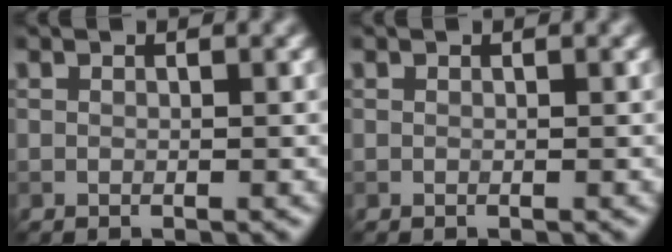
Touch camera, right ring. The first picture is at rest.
{"total": 0.0}